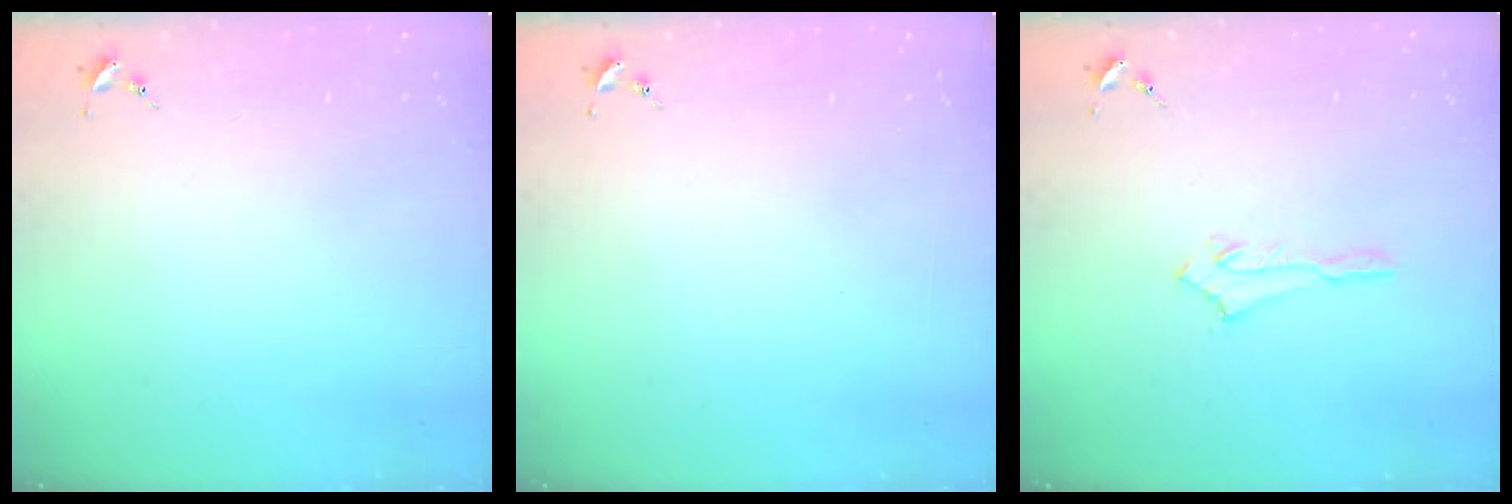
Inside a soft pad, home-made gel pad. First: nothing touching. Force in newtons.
{"total": 0.0}
{"total": 2.5, "press": 2.5, "slide": 0.2}